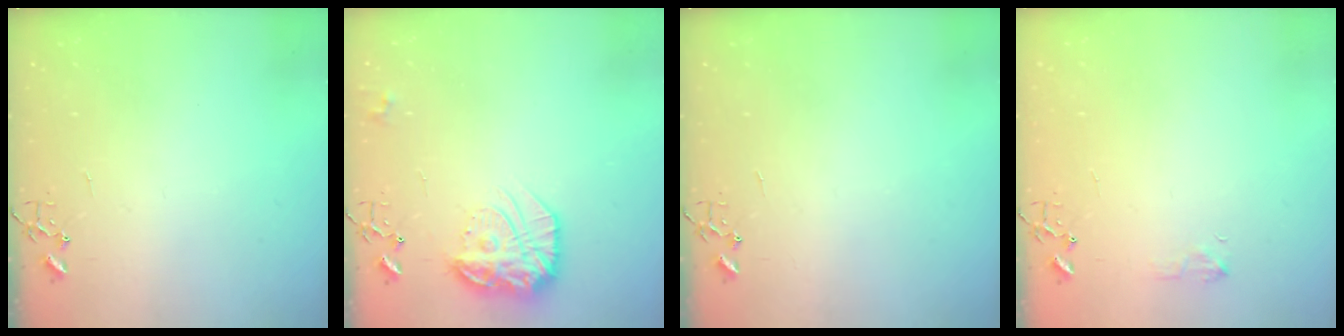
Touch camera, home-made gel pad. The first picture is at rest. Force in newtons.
{"total": 17.5, "press": 17.5, "slide": 1.4}
{"total": 0.0}
{"total": 6.0, "press": 6.0, "slide": 0.6}